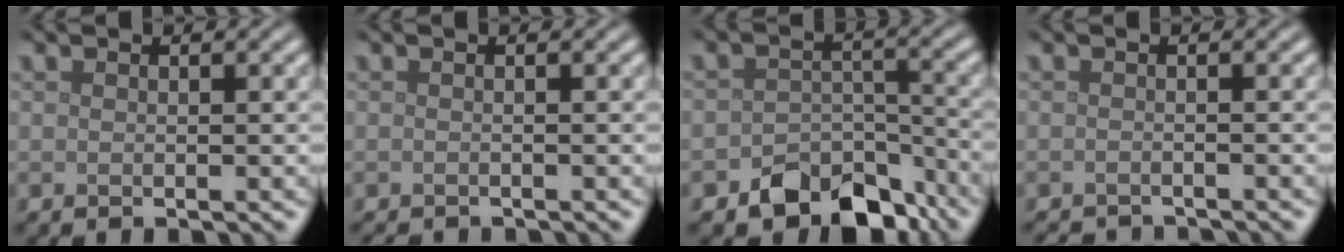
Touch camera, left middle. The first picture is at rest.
{"total": 1.5, "force": [-1.5, 0.2, 0.2], "torque": [0.003, -0.007, -0.023]}
{"total": 6.7, "force": [-4.7, 3.9, 2.6], "torque": [-0.028, -0.011, -0.076]}
{"total": 3.1, "force": [-3.0, 0.3, 0.6], "torque": [-0.009, -0.011, -0.047]}